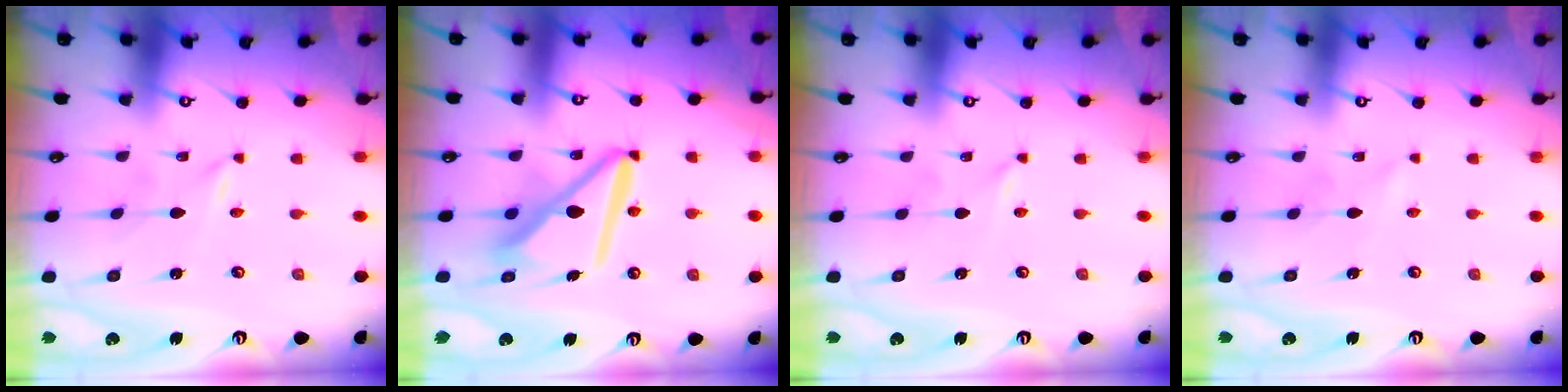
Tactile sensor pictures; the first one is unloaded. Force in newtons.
{"total": 12.4, "press": 12.4, "slide": 1.4}
{"total": 0.0}
{"total": 0.8, "press": 0.8, "slide": 0.1}